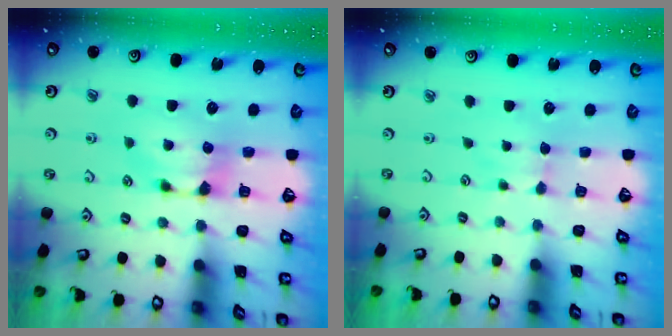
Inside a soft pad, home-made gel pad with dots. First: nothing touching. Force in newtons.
{"total": 2.5, "press": 2.4, "slide": 0.4}